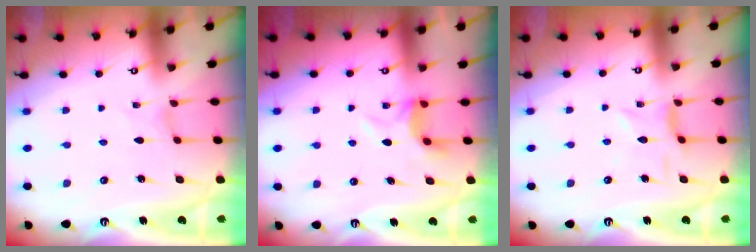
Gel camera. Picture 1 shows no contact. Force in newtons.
{"total": 6.2, "press": 6.1, "slide": 1.3}
{"total": 1.9, "press": 1.9, "slide": 0.2}